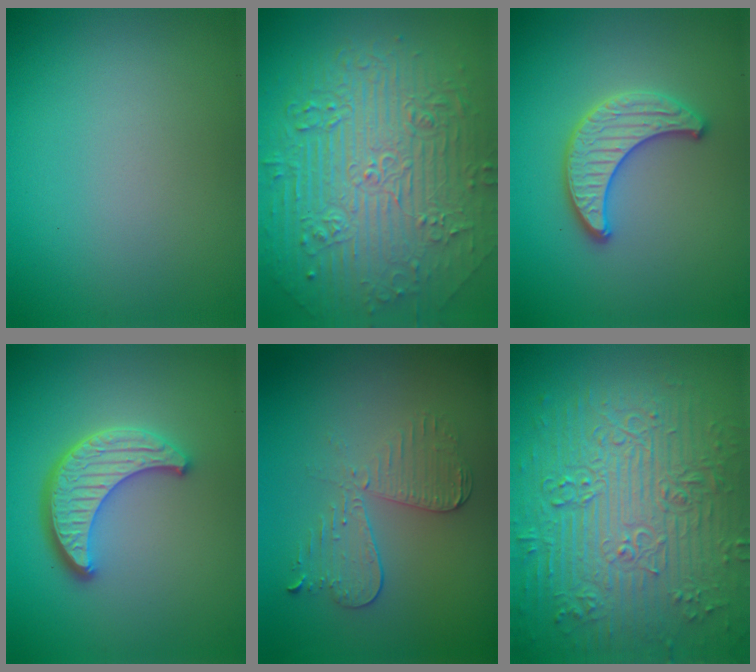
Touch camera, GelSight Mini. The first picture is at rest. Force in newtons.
{"total": 10.6, "press": 7.0, "slide": 8.0}
{"total": 3.3, "press": 3.3, "slide": 0.4}
{"total": 4.5, "press": 3.7, "slide": 2.6}
{"total": 3.5, "press": 3.1, "slide": 1.7}
{"total": 11.0, "press": 7.5, "slide": 8.0}